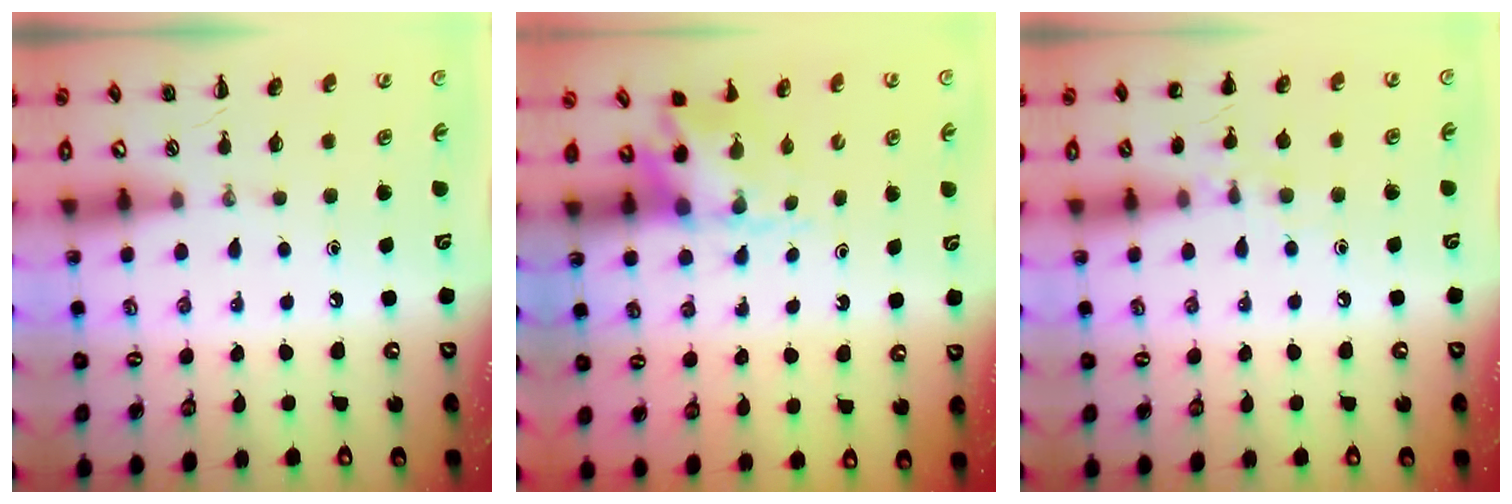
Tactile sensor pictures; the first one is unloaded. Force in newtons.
{"total": 2.9, "press": 2.8, "slide": 0.7}
{"total": 7.7, "press": 7.5, "slide": 2.1}